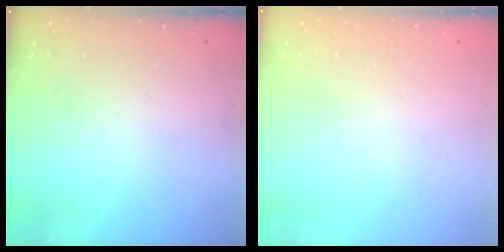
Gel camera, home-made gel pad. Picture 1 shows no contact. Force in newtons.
{"total": 0.0}